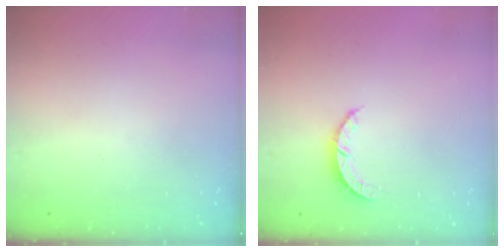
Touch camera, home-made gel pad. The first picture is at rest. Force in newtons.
{"total": 2.7, "press": 2.7, "slide": 0.4}